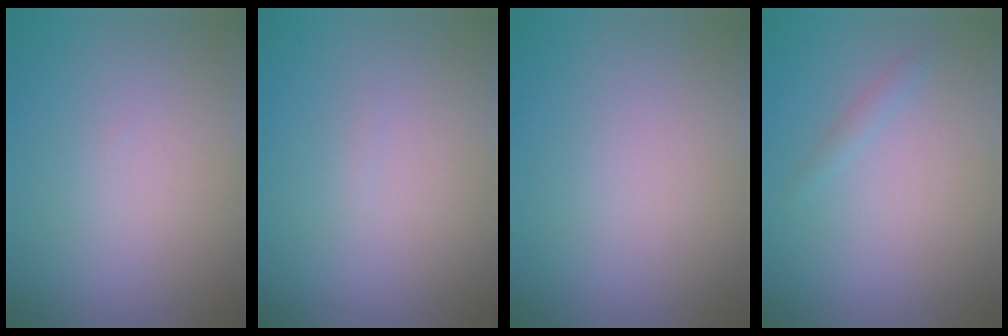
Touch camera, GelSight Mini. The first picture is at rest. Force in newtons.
{"total": 0.0}
{"total": 0.0}
{"total": 0.8, "press": 0.8, "slide": 0.0}